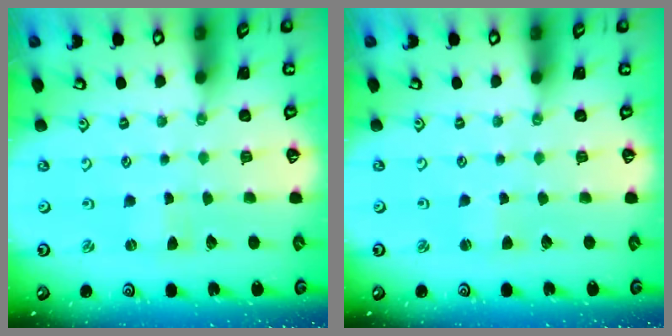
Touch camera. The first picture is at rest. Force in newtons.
{"total": 0.9, "press": 0.8, "slide": 0.1}